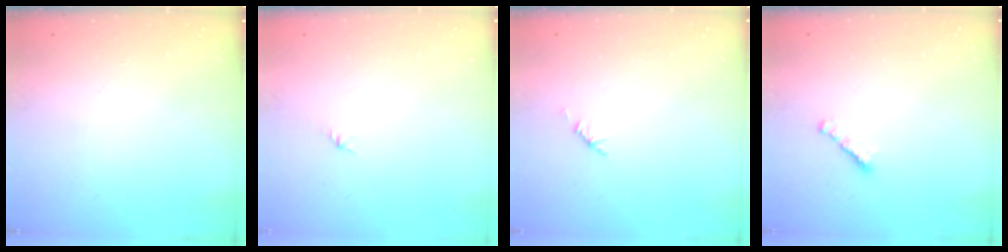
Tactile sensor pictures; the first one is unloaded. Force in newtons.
{"total": 1.6, "press": 1.5, "slide": 0.6}
{"total": 1.9, "press": 1.8, "slide": 0.6}
{"total": 1.7, "press": 1.6, "slide": 0.5}